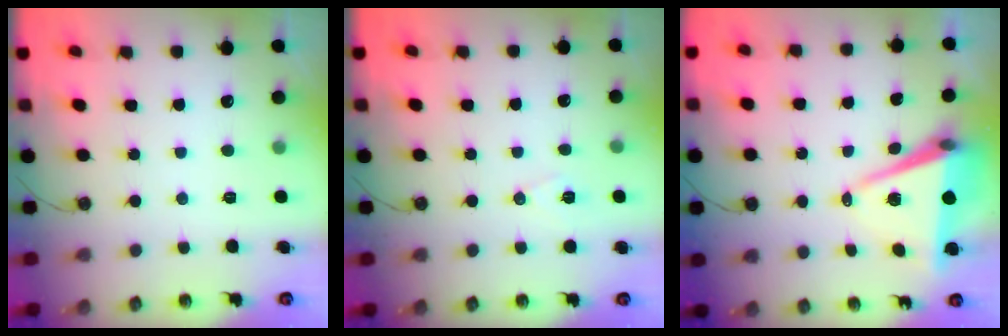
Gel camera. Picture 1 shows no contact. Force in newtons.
{"total": 7.1, "press": 5.5, "slide": 4.5}
{"total": 8.3, "press": 7.3, "slide": 4.1}